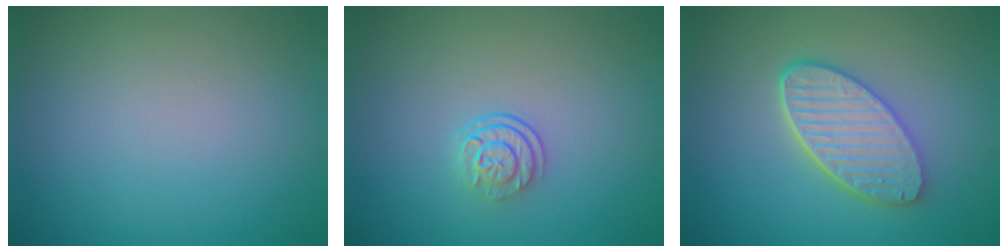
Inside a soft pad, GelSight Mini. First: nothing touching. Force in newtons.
{"total": 2.5, "press": 1.8, "slide": 1.8}
{"total": 5.7, "press": 4.4, "slide": 3.6}